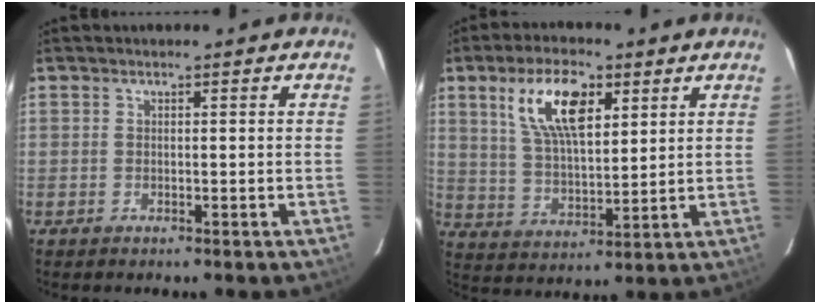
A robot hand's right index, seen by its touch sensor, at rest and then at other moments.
{"total": 12.4, "force": [5.6, 5.2, 9.7], "torque": [-0.182, 0.014, 0.109]}